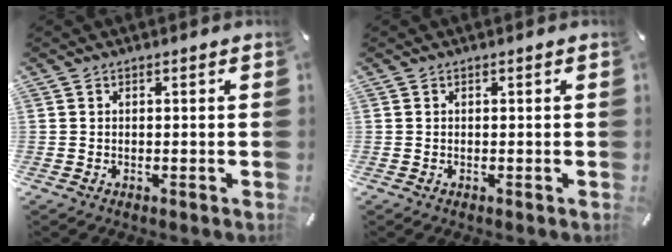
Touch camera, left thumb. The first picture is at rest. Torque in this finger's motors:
{"motor_torque": [-0.17, -0.17, -0.01, 0.08, 0.00]}